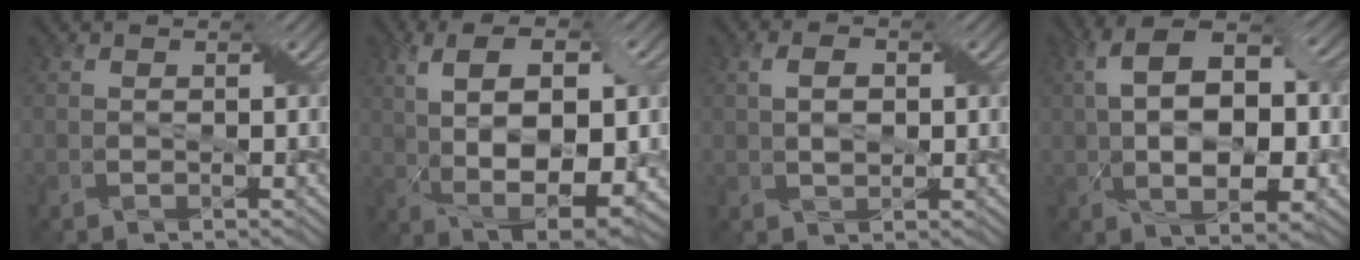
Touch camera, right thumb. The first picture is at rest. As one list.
[{"total": 12.7, "force": [1.1, 6.2, 11.0], "torque": [-0.189, 0.002, 0.019]}, {"total": 3.1, "force": [0.5, 1.8, 2.5], "torque": [-0.048, -0.002, 0.010]}, {"total": 12.6, "force": [0.6, 6.6, 10.7], "torque": [-0.184, 0.012, 0.011]}]